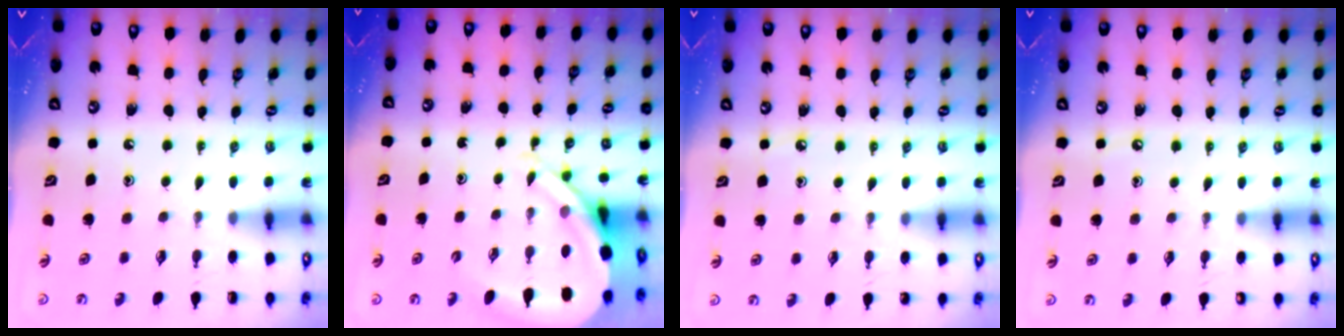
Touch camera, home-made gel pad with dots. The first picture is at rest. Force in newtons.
{"total": 9.5, "press": 9.5, "slide": 0.8}
{"total": 3.7, "press": 3.6, "slide": 0.5}
{"total": 2.7, "press": 2.7, "slide": 0.3}